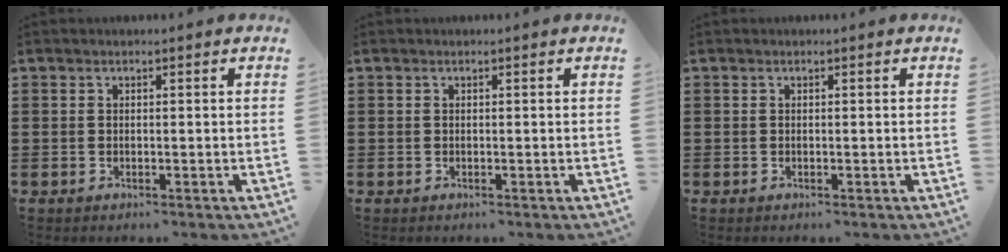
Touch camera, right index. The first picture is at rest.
{"total": 0.0}
{"total": 0.0}